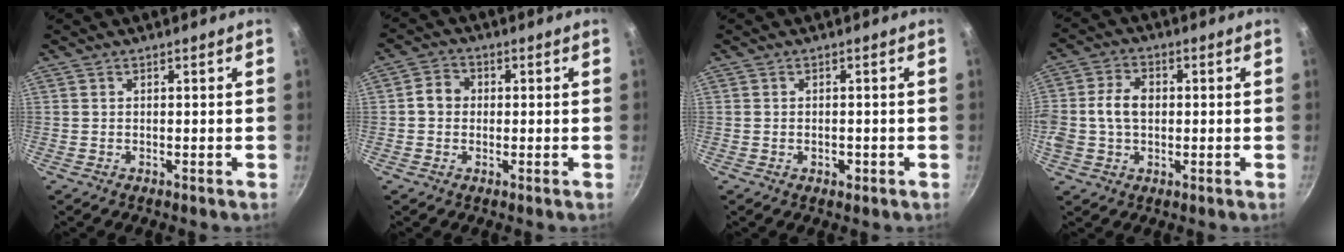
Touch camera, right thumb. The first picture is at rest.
{"total": 4.2, "force": [0.1, 3.7, 2.0], "torque": [-0.017, 0.012, -0.009]}
{"total": 1.8, "force": [-0.6, 1.2, 1.2], "torque": [-0.016, 0.002, -0.009]}
{"total": 8.7, "force": [0.2, 6.3, 6.0], "torque": [-0.108, 0.018, -0.006]}